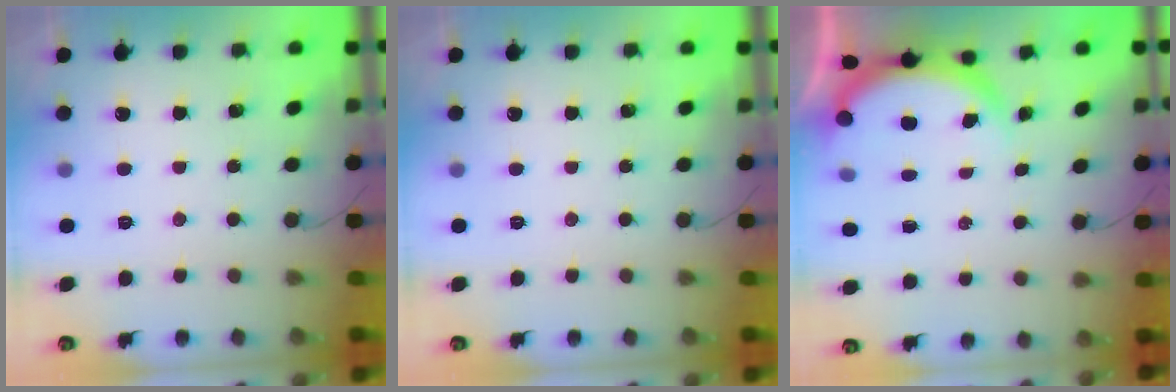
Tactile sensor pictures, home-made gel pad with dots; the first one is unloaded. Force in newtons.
{"total": 0.0}
{"total": 3.8, "press": 3.8, "slide": 0.2}